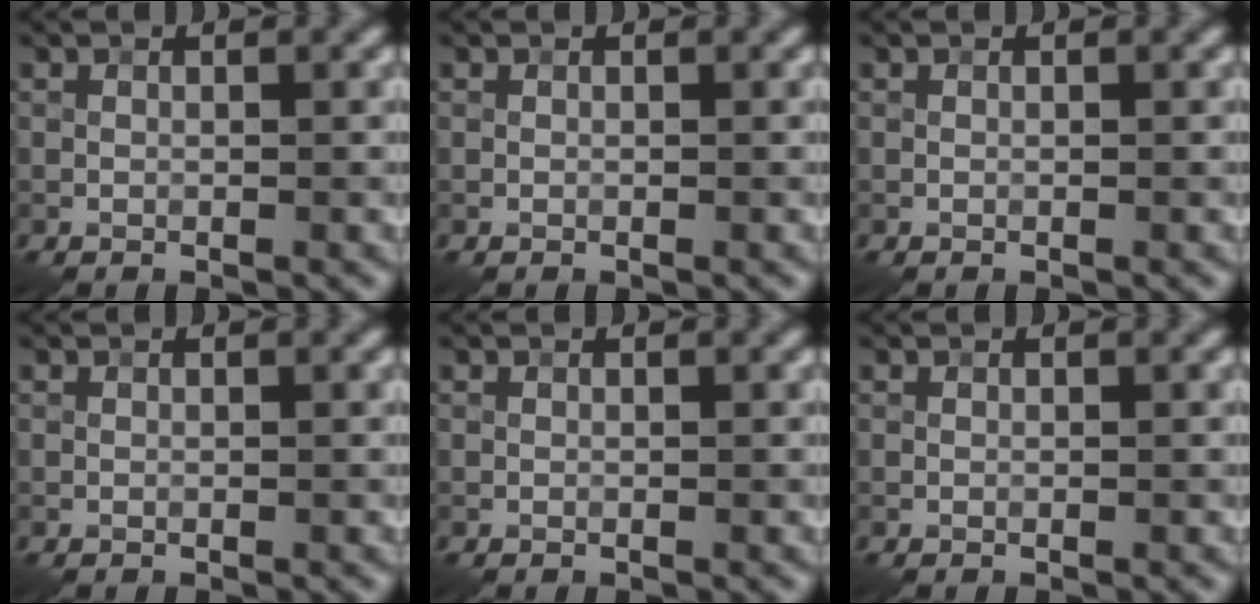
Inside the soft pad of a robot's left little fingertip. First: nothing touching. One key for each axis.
{"total": 0.0}
{"total": 0.0}
{"total": 0.0}
{"total": 0.0}
{"total": 0.0}